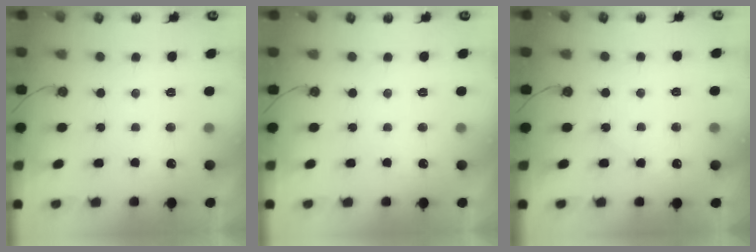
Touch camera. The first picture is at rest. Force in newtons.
{"total": 0.0}
{"total": 4.8, "press": 4.7, "slide": 0.7}